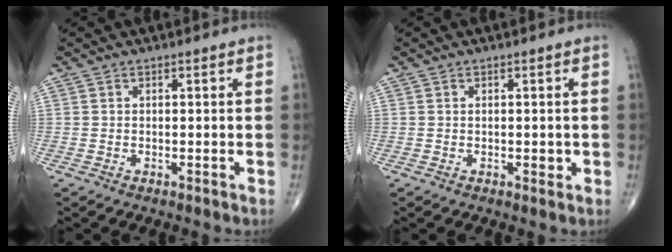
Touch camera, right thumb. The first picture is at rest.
{"total": 1.4, "force": [-0.1, 0.7, 1.1], "torque": [-0.011, -0.002, -0.002]}